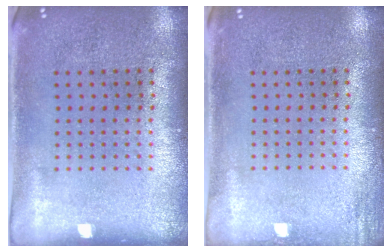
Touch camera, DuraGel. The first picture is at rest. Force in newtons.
{"total": 1.2, "press": 1.2, "slide": 0.1}